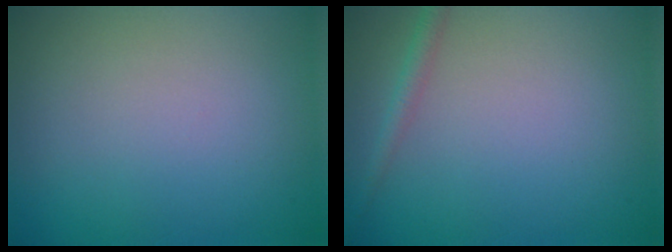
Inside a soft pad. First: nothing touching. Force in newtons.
{"total": 1.3, "press": 1.3, "slide": 0.0}